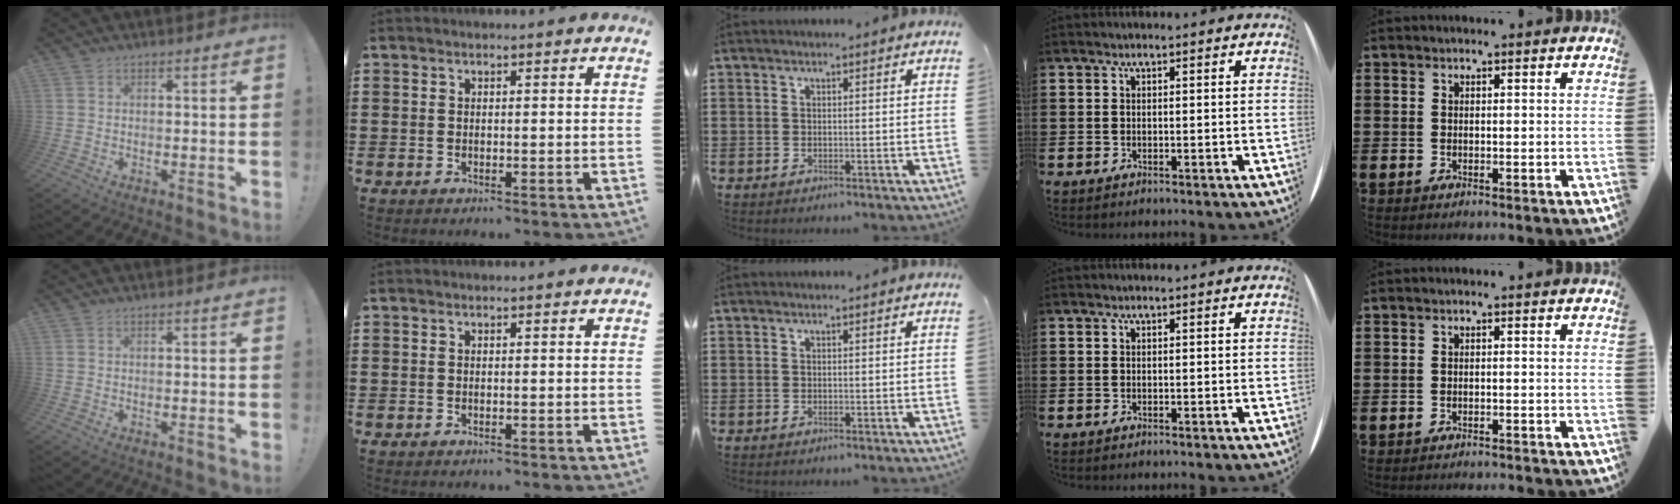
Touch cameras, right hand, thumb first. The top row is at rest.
{"little": {"total": 1.1, "force": [-1.0, -0.2, -0.1], "torque": [0.000, 0.002, -0.022]}}